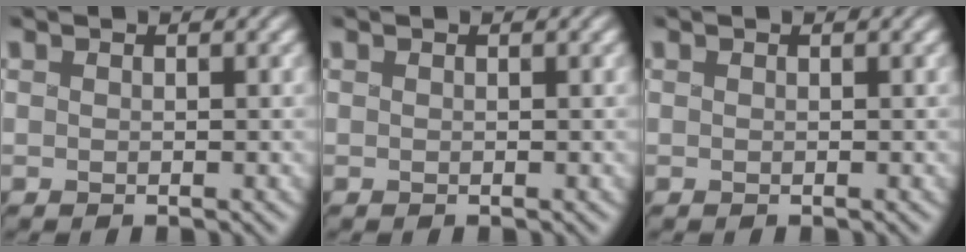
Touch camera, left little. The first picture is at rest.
{"total": 0.0}
{"total": 0.0}